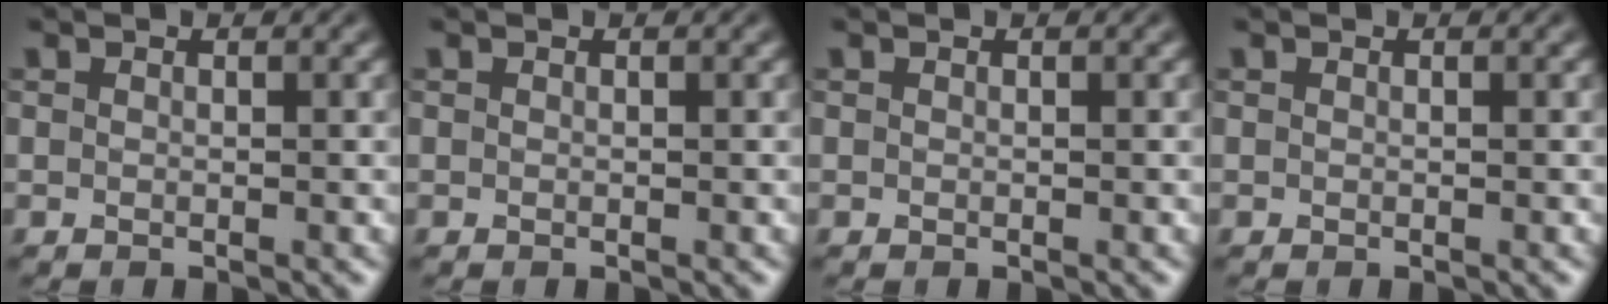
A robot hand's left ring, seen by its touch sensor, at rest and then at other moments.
{"total": 0.0}
{"total": 0.0}
{"total": 0.0}